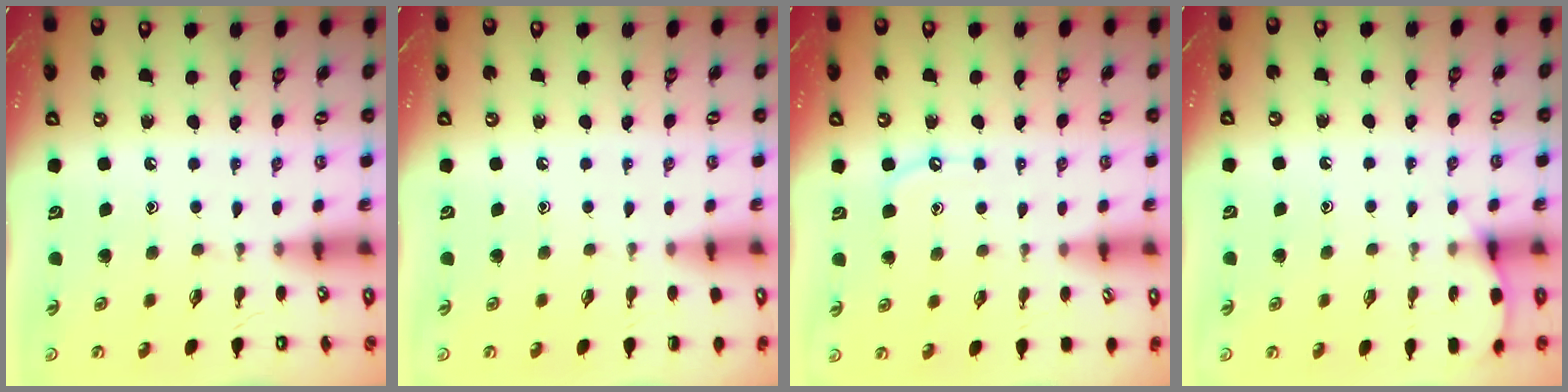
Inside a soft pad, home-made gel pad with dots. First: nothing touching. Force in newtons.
{"total": 0.0}
{"total": 5.2, "press": 5.1, "slide": 0.5}
{"total": 6.9, "press": 6.9, "slide": 0.7}